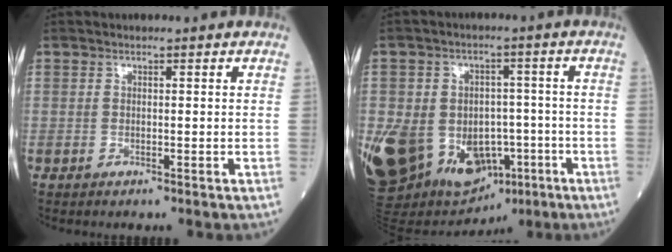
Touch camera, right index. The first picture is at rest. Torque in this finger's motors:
{"motor_torque": [1.64, -0.50, 1.05, 0.21]}